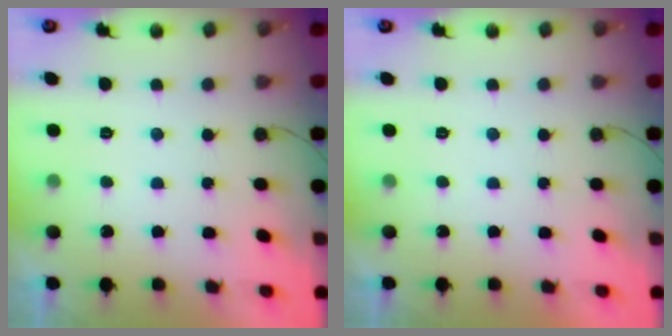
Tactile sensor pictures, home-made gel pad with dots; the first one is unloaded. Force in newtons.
{"total": 1.7, "press": 1.6, "slide": 0.0}